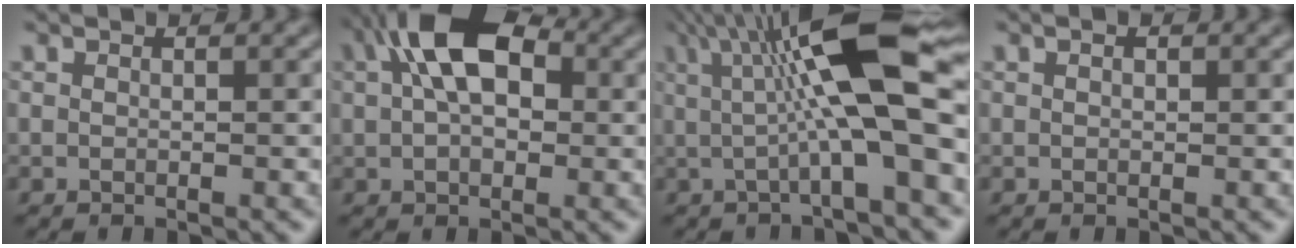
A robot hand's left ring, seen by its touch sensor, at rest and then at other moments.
{"total": 8.3, "force": [2.2, 4.9, 6.4], "torque": [-0.113, 0.028, 0.024]}
{"total": 11.4, "force": [1.9, 2.7, 10.9], "torque": [-0.171, 0.015, 0.032]}
{"total": 0.9, "force": [0.4, 0.6, 0.6], "torque": [-0.003, 0.003, 0.001]}